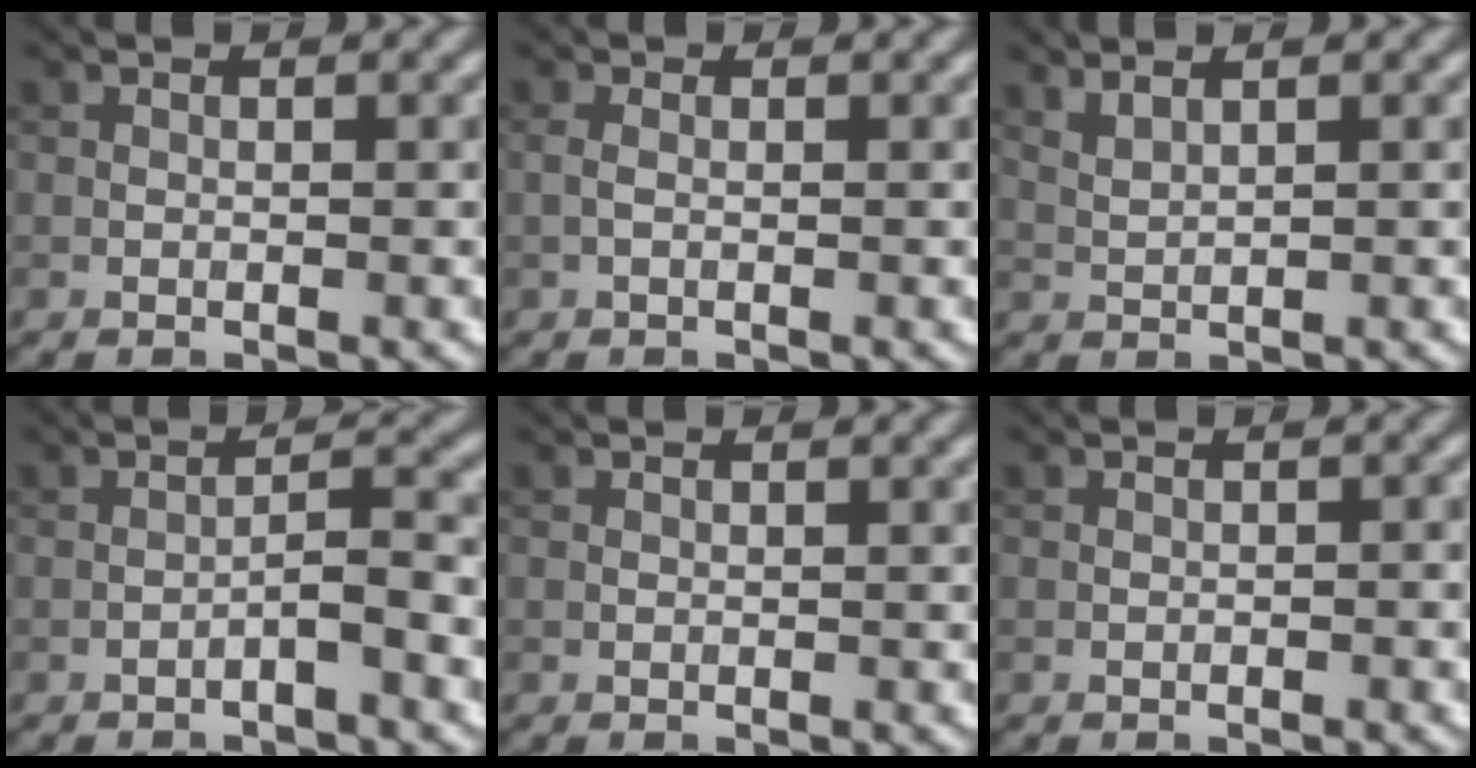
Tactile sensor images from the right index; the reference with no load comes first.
{"total": 0.9, "force": [0.1, 0.4, 0.8], "torque": [-0.020, -0.003, 0.001]}
{"total": 2.0, "force": [1.5, 0.6, 1.1], "torque": [-0.025, 0.002, 0.028]}
{"total": 2.0, "force": [-1.2, 0.1, 1.7], "torque": [-0.028, 0.012, -0.023]}
{"total": 0.0}
{"total": 0.5, "force": [-0.3, 0.2, 0.4], "torque": [-0.005, 0.003, -0.003]}